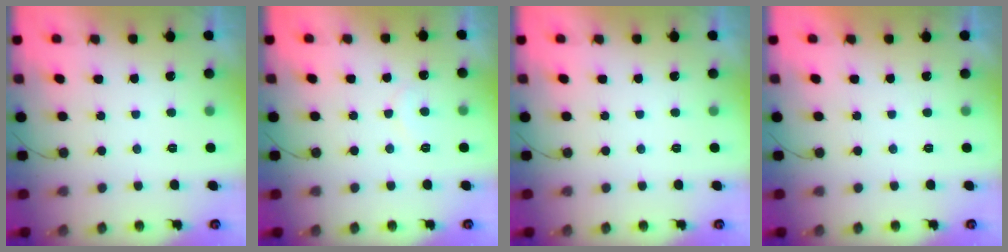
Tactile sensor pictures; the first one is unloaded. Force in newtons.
{"total": 5.1, "press": 5.1, "slide": 0.4}
{"total": 0.0}
{"total": 1.9, "press": 1.9, "slide": 0.1}